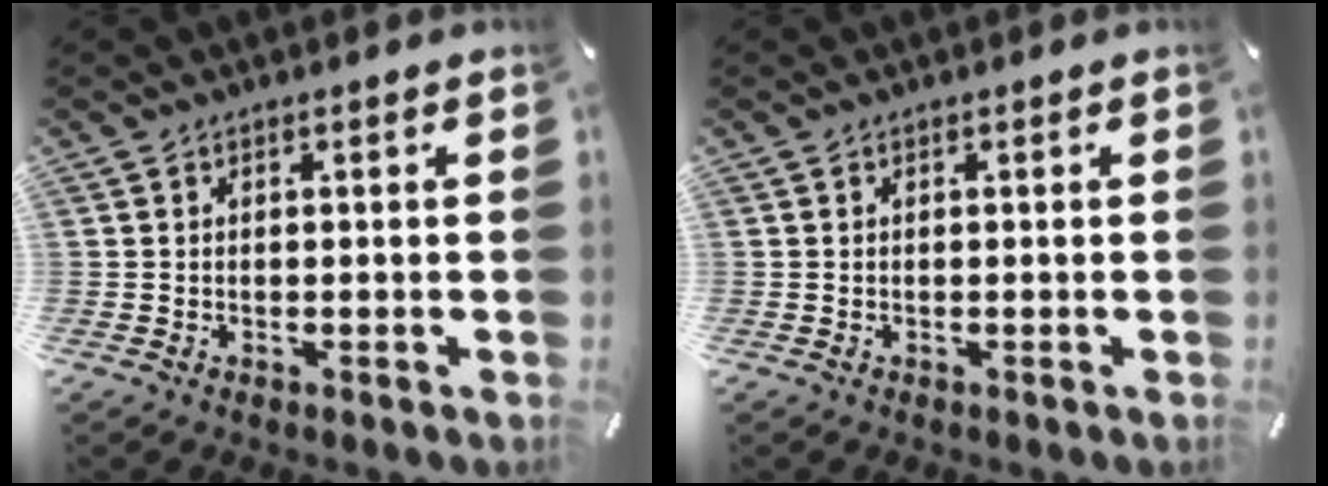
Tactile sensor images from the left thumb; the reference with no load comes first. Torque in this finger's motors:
{"motor_torque": [0.00, 0.00, -0.03, 0.05, 0.00]}